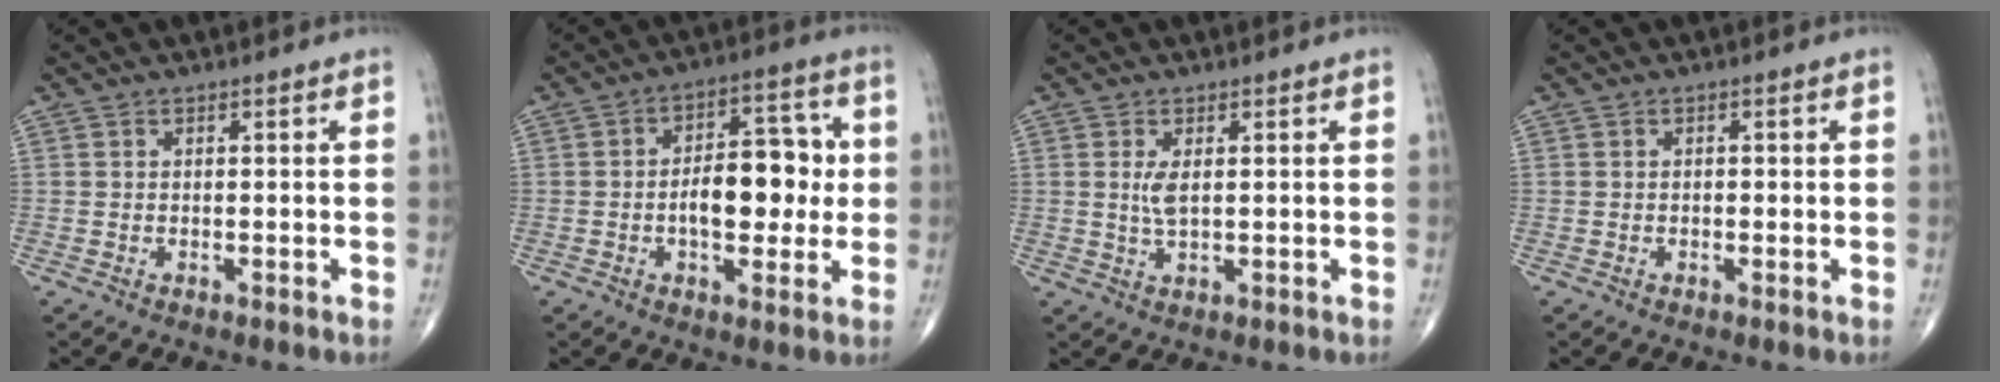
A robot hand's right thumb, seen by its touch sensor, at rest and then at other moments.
{"total": 12.5, "force": [-0.5, 6.7, 10.5], "torque": [-0.122, 0.024, -0.010]}
{"total": 2.5, "force": [0.5, 0.9, 2.3], "torque": [-0.049, -0.005, 0.013]}
{"total": 0.6, "force": [-0.1, 0.4, 0.5], "torque": [-0.004, 0.000, -0.002]}